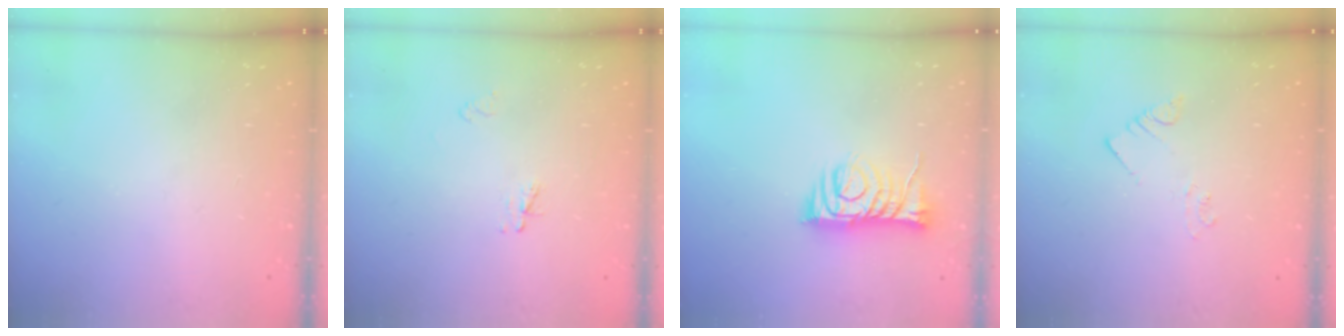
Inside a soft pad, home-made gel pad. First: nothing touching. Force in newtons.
{"total": 2.3, "press": 2.3, "slide": 0.3}
{"total": 9.6, "press": 9.6, "slide": 0.5}
{"total": 2.2, "press": 2.2, "slide": 0.1}